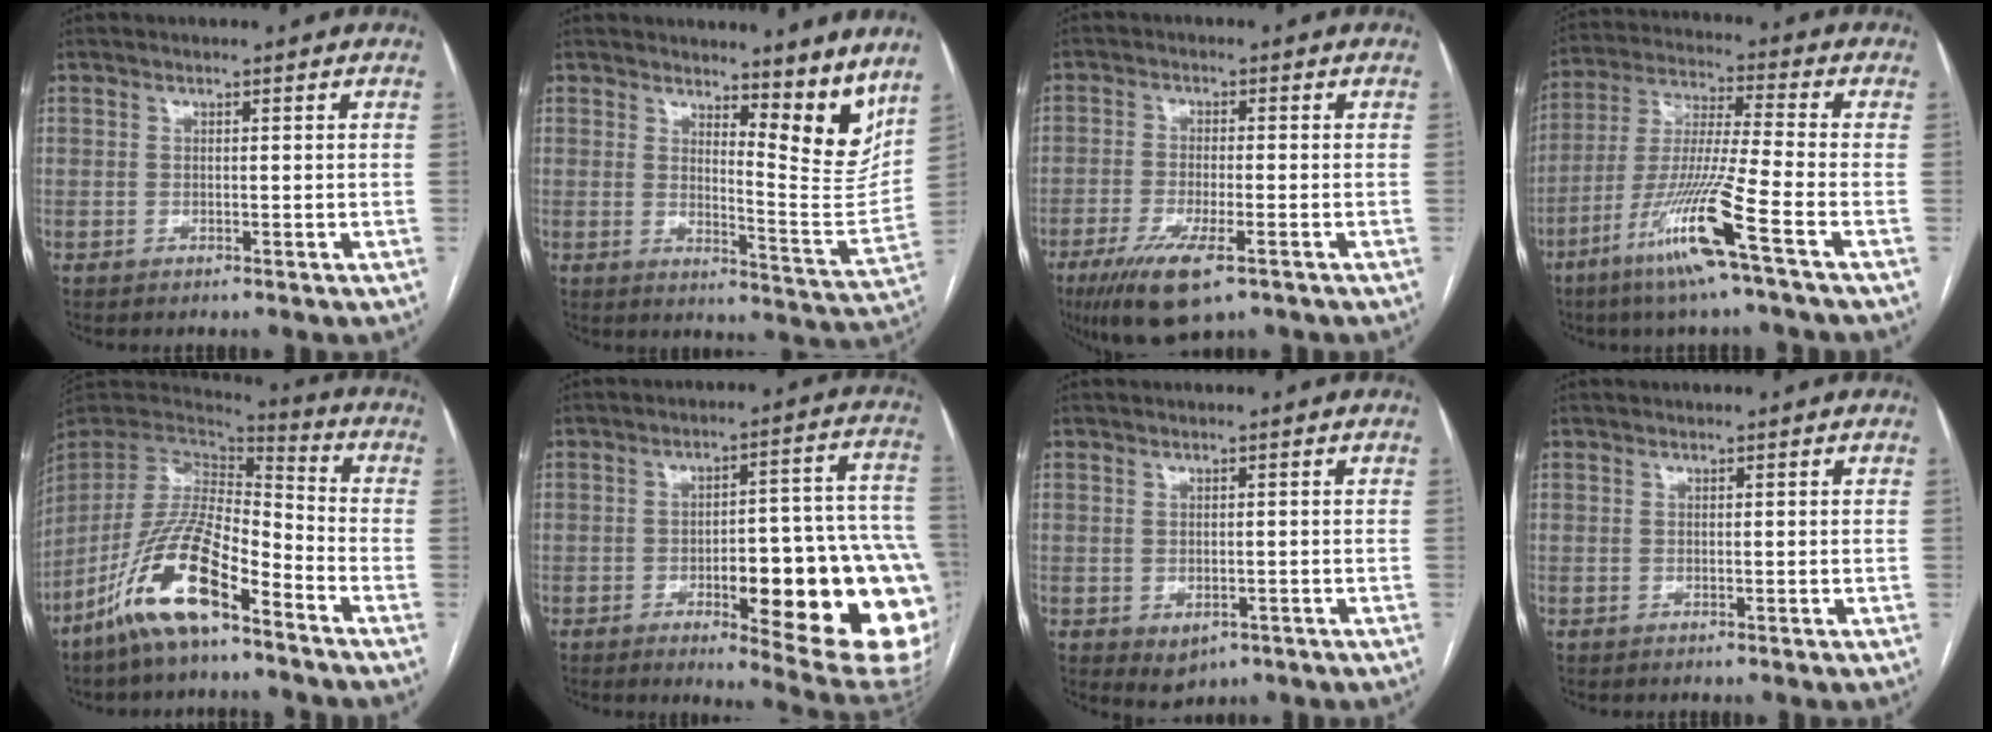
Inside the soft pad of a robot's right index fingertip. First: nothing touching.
{"total": 10.0, "force": [8.1, 1.9, 5.4], "torque": [-0.064, -0.038, 0.105]}
{"total": 9.6, "force": [-5.6, 2.2, 7.5], "torque": [-0.138, -0.023, -0.091]}
{"total": 13.9, "force": [-7.3, -1.4, 11.8], "torque": [-0.240, -0.029, -0.141]}
{"total": 15.2, "force": [-9.4, 4.0, 11.3], "torque": [-0.228, -0.001, -0.175]}
{"total": 24.8, "force": [-6.5, 5.0, 23.4], "torque": [-0.215, 0.015, -0.067]}
{"total": 2.9, "force": [-1.1, 2.1, 1.7], "torque": [-0.022, -0.003, -0.001]}
{"total": 0.0}